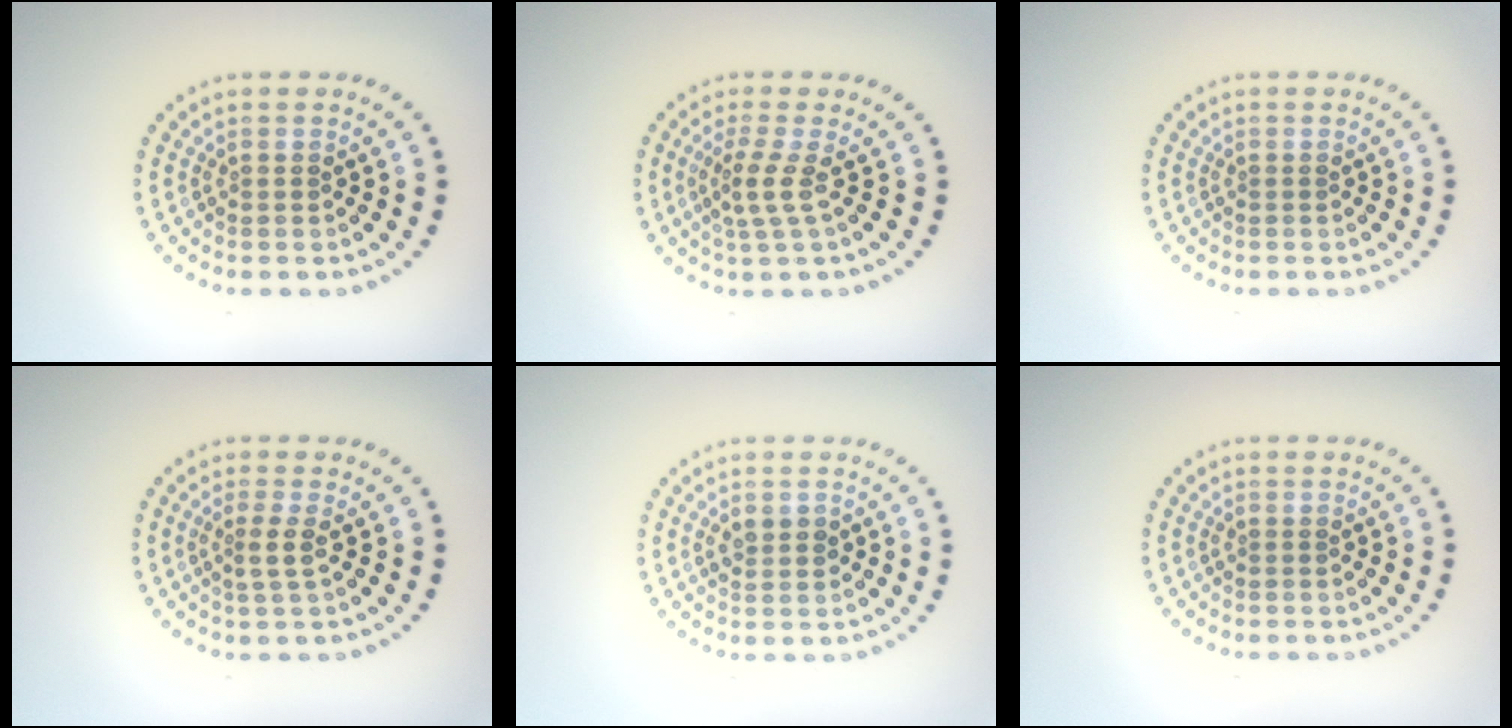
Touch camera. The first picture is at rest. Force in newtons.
{"total": 2.4, "press": 1.5, "slide": 1.8}
{"total": 0.0}
{"total": 1.6, "press": 1.1, "slide": 1.1}
{"total": 1.5, "press": 1.5, "slide": 0.1}
{"total": 0.0}